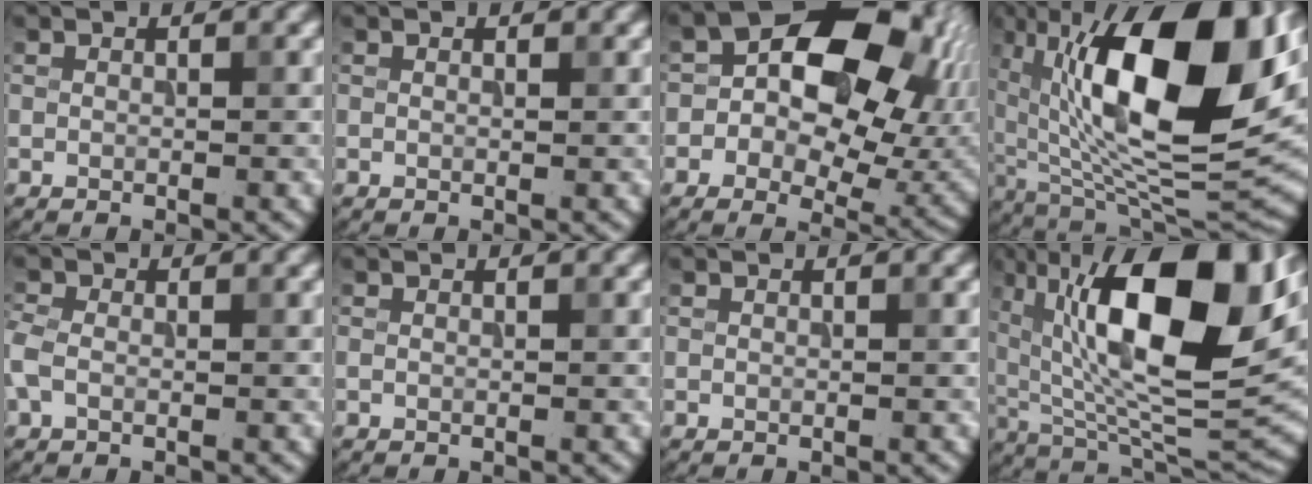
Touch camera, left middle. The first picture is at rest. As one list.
[{"total": 0.0}, {"total": 14.2, "force": [2.3, 9.5, 10.3], "torque": [-0.111, 0.007, 0.041]}, {"total": 17.9, "force": [4.4, 8.0, 15.4], "torque": [-0.254, 0.009, 0.068]}, {"total": 2.3, "force": [-0.6, 1.7, 1.5], "torque": [-0.044, 0.003, -0.023]}, {"total": 0.0}, {"total": 0.0}, {"total": 17.5, "force": [5.8, 7.1, 14.9], "torque": [-0.251, 0.009, 0.090]}]